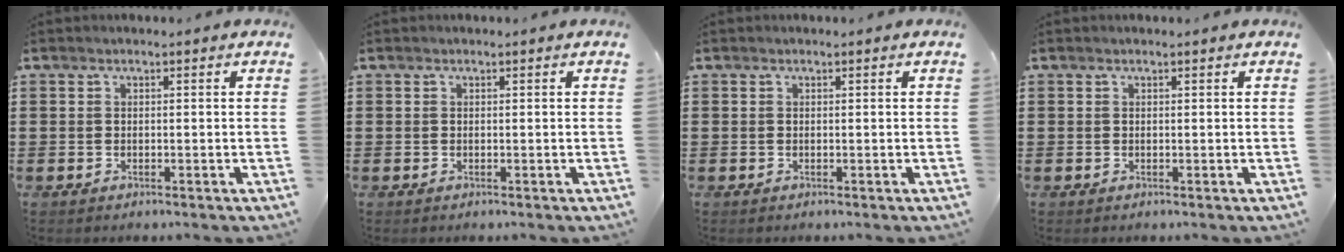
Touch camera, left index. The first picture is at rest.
{"total": 0.0}
{"total": 0.0}
{"total": 0.0}